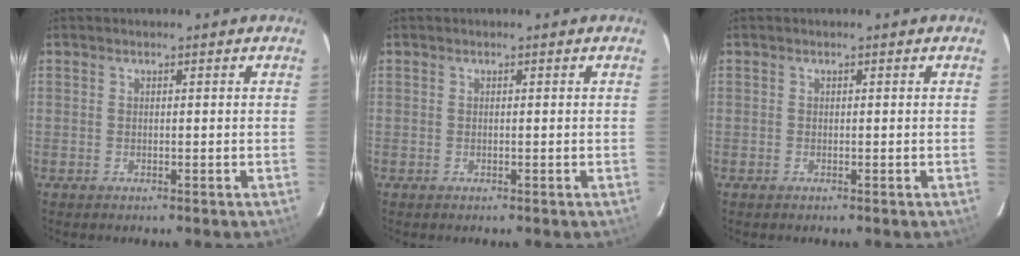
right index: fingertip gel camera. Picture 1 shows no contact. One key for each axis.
{"total": 0.0}
{"total": 0.0}